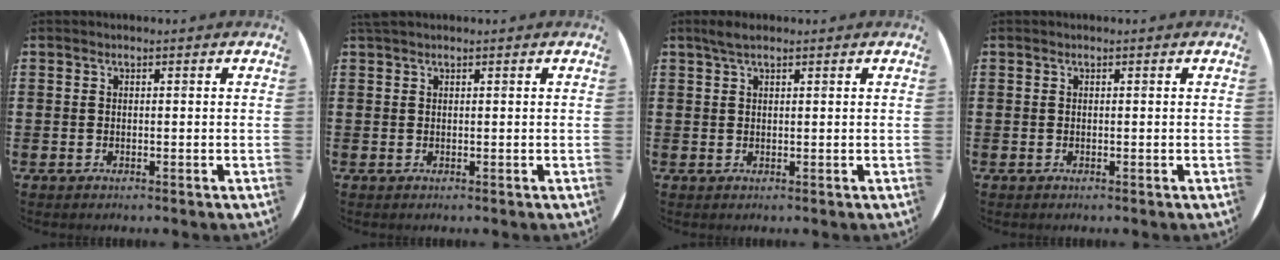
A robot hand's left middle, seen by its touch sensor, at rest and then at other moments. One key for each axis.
{"total": 0.5, "fx": 0.5, "fy": 0.0, "fz": 0.2, "tx": -0.003, "ty": 0.001, "tz": 0.009}
{"total": 1.9, "fx": 1.4, "fy": 0.4, "fz": 1.1, "tx": -0.023, "ty": 0.005, "tz": 0.025}
{"total": 0.0}